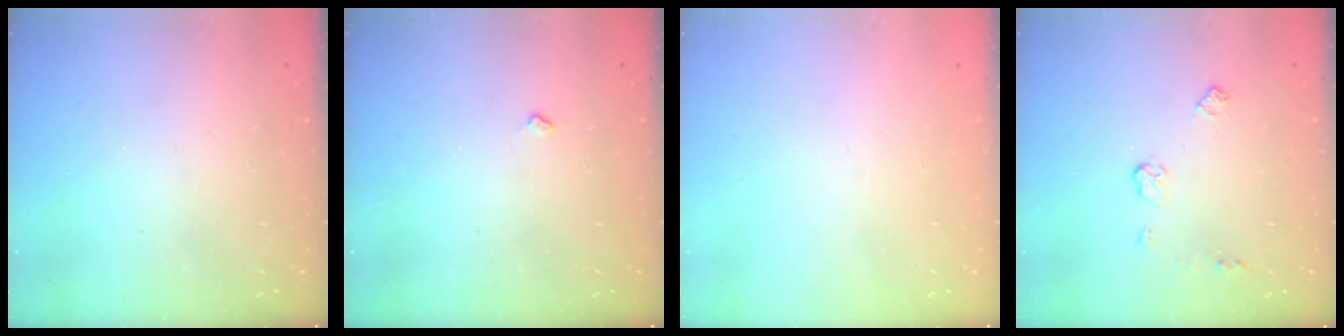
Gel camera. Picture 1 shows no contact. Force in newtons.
{"total": 2.7, "press": 2.6, "slide": 0.4}
{"total": 0.0}
{"total": 6.0, "press": 6.0, "slide": 0.5}